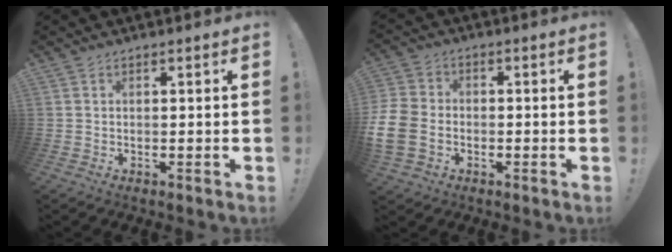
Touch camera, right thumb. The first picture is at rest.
{"total": 9.7, "force": [-3.6, 7.2, 5.4], "torque": [-0.113, 0.020, -0.061]}